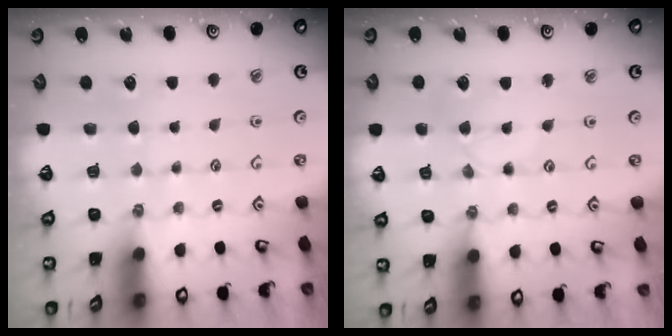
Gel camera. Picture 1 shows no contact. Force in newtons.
{"total": 1.5, "press": 1.5, "slide": 0.4}